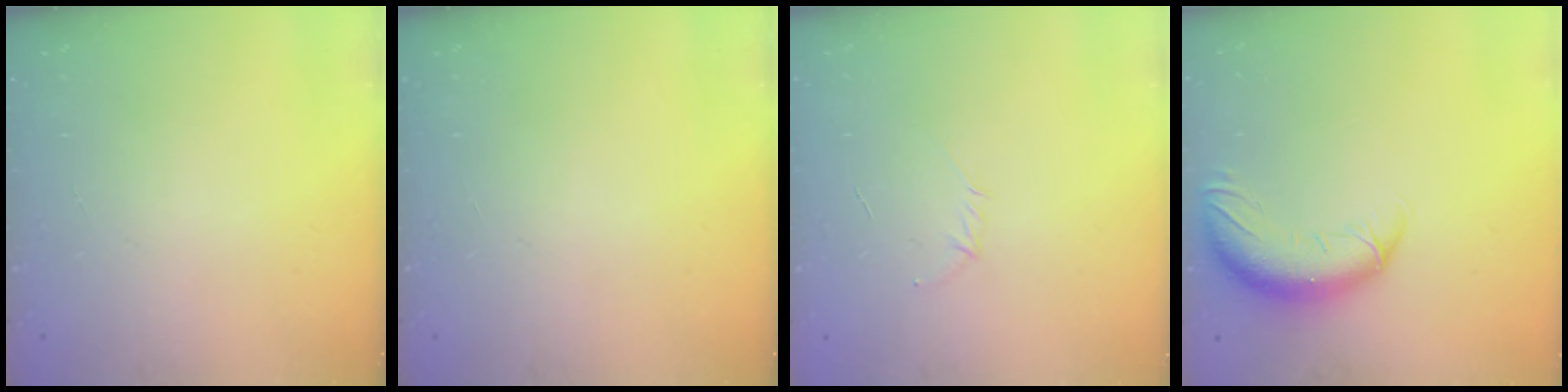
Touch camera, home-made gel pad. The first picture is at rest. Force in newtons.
{"total": 0.0}
{"total": 2.8, "press": 2.7, "slide": 0.7}
{"total": 11.5, "press": 11.3, "slide": 2.4}